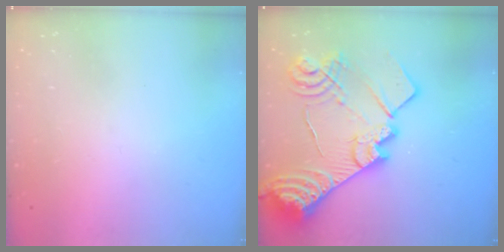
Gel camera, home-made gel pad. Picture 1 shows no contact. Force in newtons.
{"total": 31.6, "press": 31.4, "slide": 3.6}